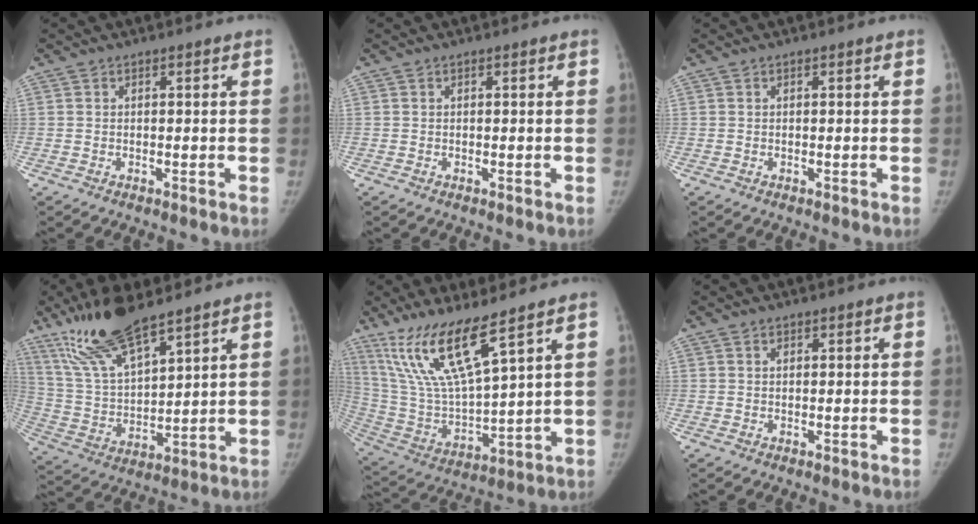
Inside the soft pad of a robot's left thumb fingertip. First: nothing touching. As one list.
[{"total": 0.0}, {"total": 0.0}, {"total": 15.1, "force": [11.2, 3.8, 9.3], "torque": [-0.170, -0.051, 0.230]}, {"total": 15.6, "force": [10.2, 2.5, 11.5], "torque": [-0.228, -0.055, 0.219]}, {"total": 0.8, "force": [0.5, 0.5, 0.4], "torque": [-0.006, -0.003, 0.009]}]